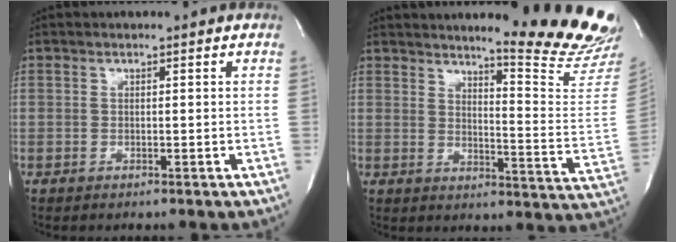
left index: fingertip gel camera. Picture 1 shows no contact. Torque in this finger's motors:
{"motor_torque": [0.80, -0.74, 0.41, 0.08]}